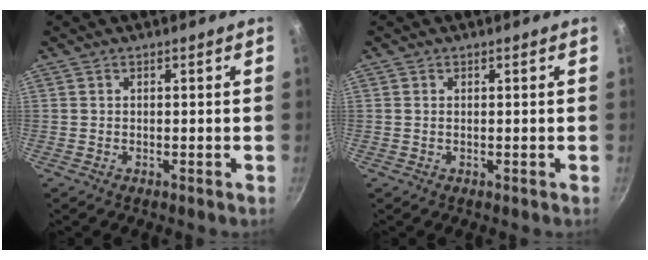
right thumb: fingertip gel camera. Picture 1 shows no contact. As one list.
[{"total": 0.0}]